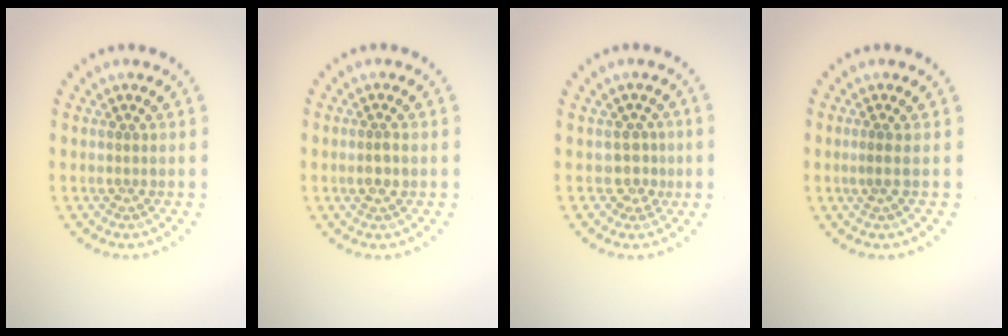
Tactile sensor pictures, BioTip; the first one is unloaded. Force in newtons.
{"total": 1.3, "press": 1.2, "slide": 0.5}
{"total": 2.0, "press": 1.3, "slide": 1.5}
{"total": 0.8, "press": 0.5, "slide": 0.6}